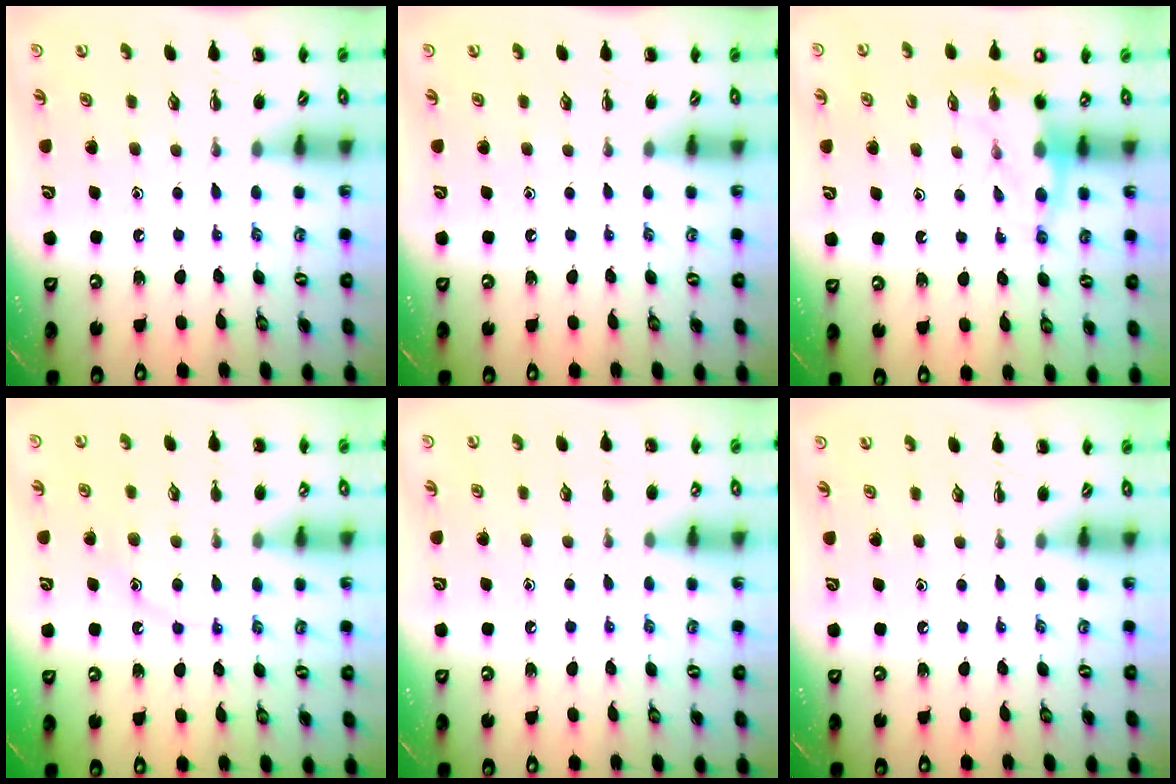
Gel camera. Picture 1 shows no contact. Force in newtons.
{"total": 0.0}
{"total": 8.1, "press": 8.0, "slide": 1.1}
{"total": 11.2, "press": 11.1, "slide": 1.0}
{"total": 5.5, "press": 5.2, "slide": 1.6}
{"total": 0.0}